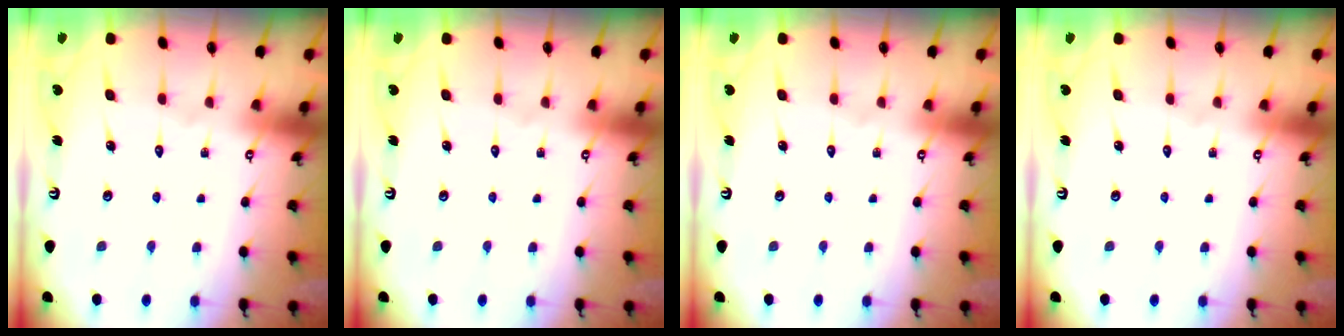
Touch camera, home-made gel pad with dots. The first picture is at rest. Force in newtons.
{"total": 0.0}
{"total": 0.0}
{"total": 0.0}